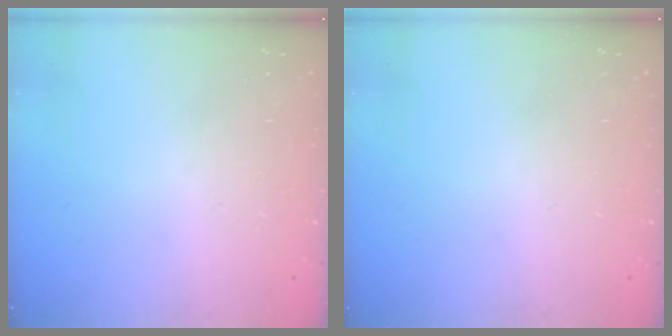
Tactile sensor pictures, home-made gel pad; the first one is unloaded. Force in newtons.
{"total": 0.0}